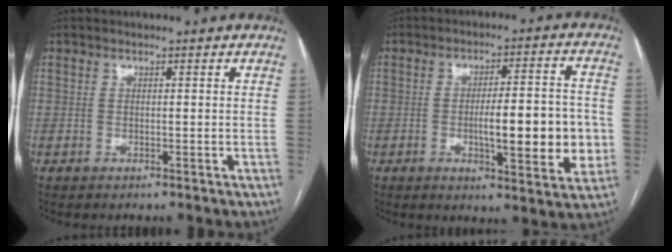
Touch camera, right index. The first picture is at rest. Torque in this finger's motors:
{"motor_torque": [1.78, -0.17, 0.34, 0.14]}